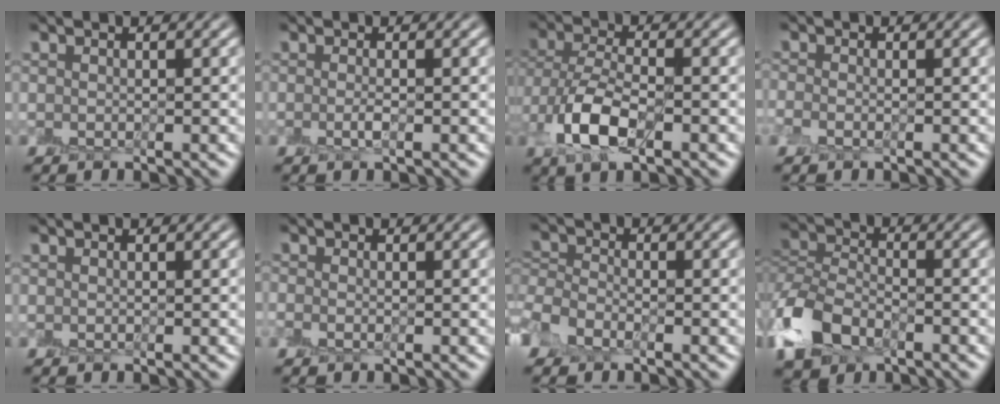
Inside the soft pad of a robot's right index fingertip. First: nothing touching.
{"total": 1.0, "force": [-0.5, 0.3, 0.8], "torque": [-0.013, 0.000, -0.009]}
{"total": 5.6, "force": [-2.3, 3.0, 4.1], "torque": [-0.091, -0.003, -0.044]}
{"total": 0.9, "force": [-0.8, 0.3, 0.4], "torque": [-0.007, -0.002, -0.018]}
{"total": 0.0}
{"total": 0.7, "force": [-0.6, 0.1, 0.2], "torque": [-0.001, -0.005, -0.013]}
{"total": 3.2, "force": [-2.0, 2.0, 1.4], "torque": [-0.030, -0.002, -0.049]}
{"total": 6.7, "force": [-3.9, 4.2, 3.4], "torque": [-0.075, -0.002, -0.082]}